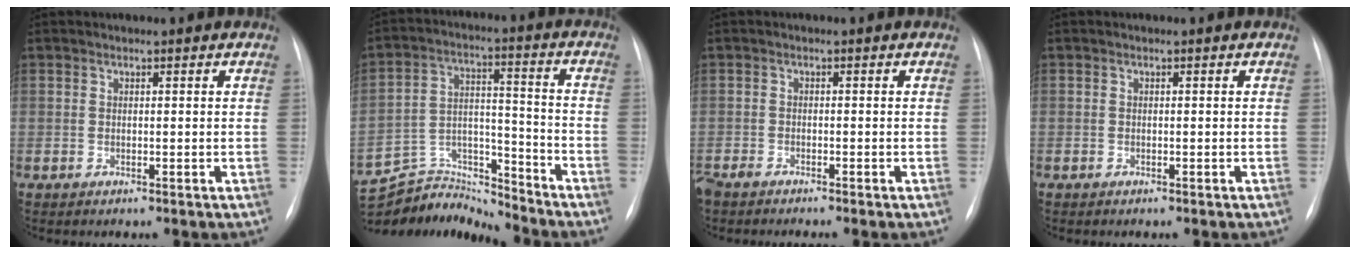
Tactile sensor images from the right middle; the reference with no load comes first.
{"total": 12.3, "force": [-12.3, 0.9, -0.5], "torque": [0.012, 0.045, -0.221]}
{"total": 2.8, "force": [-2.5, 0.3, 1.2], "torque": [-0.020, -0.007, -0.046]}
{"total": 0.0}